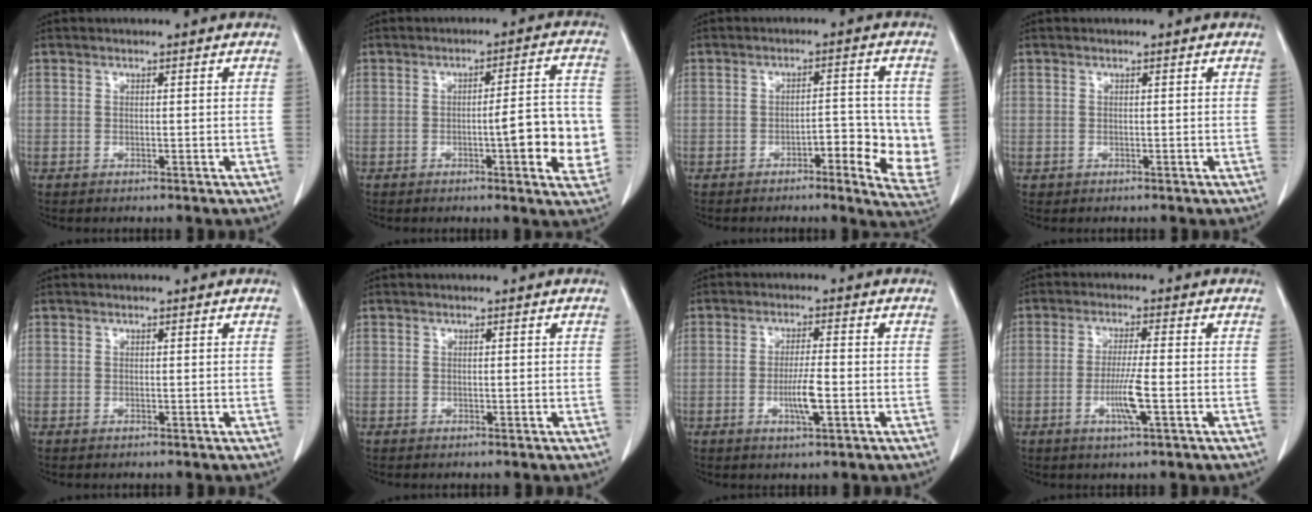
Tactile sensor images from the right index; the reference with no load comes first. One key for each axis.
{"total": 9.7, "fx": -2.0, "fy": 1.8, "fz": 9.3, "tx": -0.110, "ty": 0.014, "tz": -0.024}
{"total": 8.3, "fx": -2.0, "fy": 2.2, "fz": 7.7, "tx": -0.088, "ty": 0.000, "tz": -0.028}
{"total": 0.5, "fx": -0.2, "fy": 0.4, "fz": -0.1, "tx": -0.003, "ty": 0.004, "tz": -0.003}
{"total": 0.0}
{"total": 0.0}
{"total": 4.8, "fx": -1.4, "fy": 0.4, "fz": 4.6, "tx": -0.086, "ty": -0.006, "tz": -0.023}
{"total": 5.5, "fx": -1.7, "fy": -0.2, "fz": 5.2, "tx": -0.099, "ty": -0.010, "tz": -0.032}